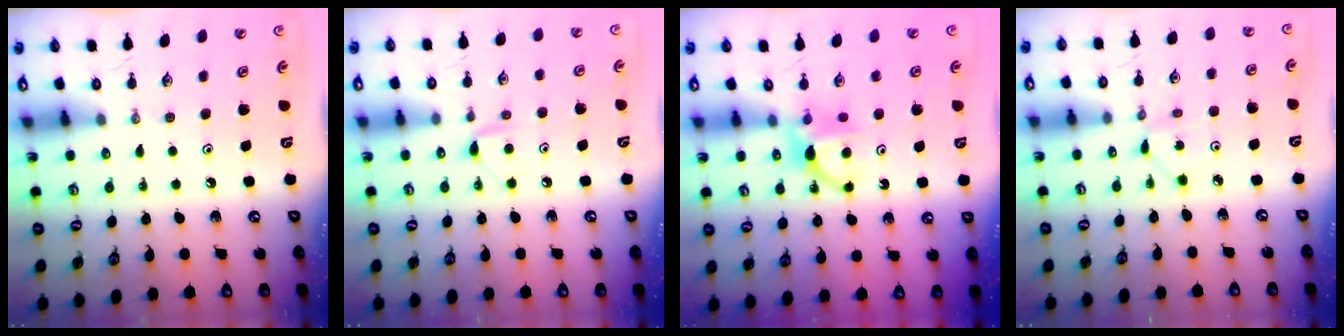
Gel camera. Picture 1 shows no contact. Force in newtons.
{"total": 5.8, "press": 5.8, "slide": 0.7}
{"total": 5.5, "press": 5.5, "slide": 0.8}
{"total": 1.2, "press": 1.2, "slide": 0.1}